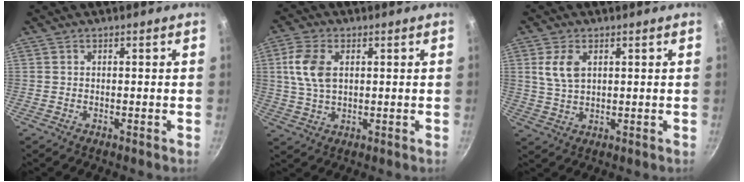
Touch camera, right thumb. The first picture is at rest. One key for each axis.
{"total": 8.1, "fx": 1.9, "fy": 4.9, "fz": 6.1, "tx": -0.118, "ty": 0.003, "tz": 0.035}
{"total": 5.9, "fx": 2.0, "fy": 3.4, "fz": 4.4, "tx": -0.083, "ty": -0.005, "tz": 0.041}